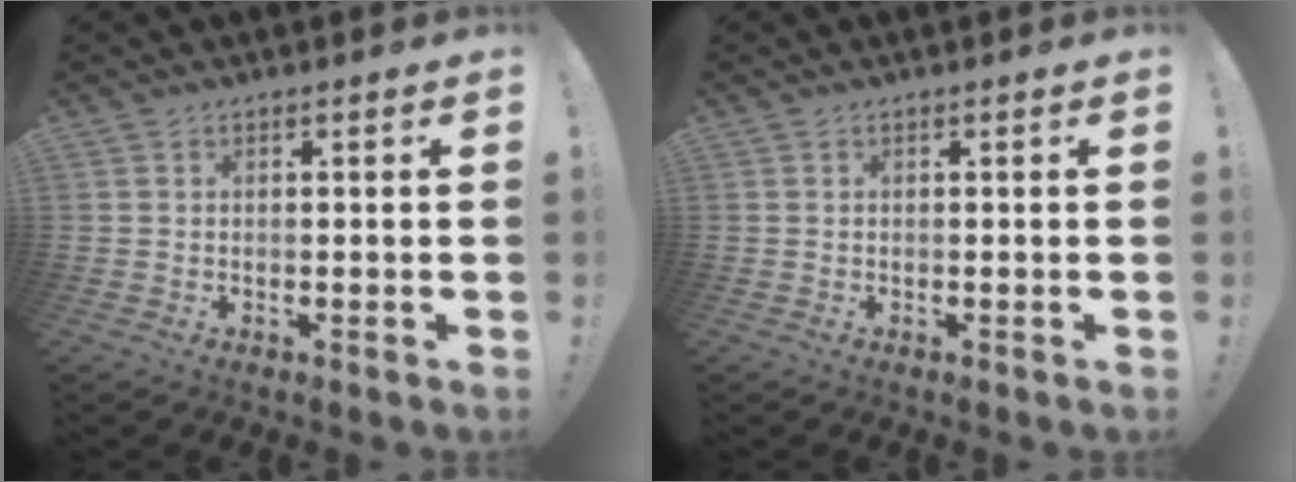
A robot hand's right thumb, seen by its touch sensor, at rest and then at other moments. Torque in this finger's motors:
{"motor_torque": [0.00, 0.00, 0.00, 0.00, 0.00]}